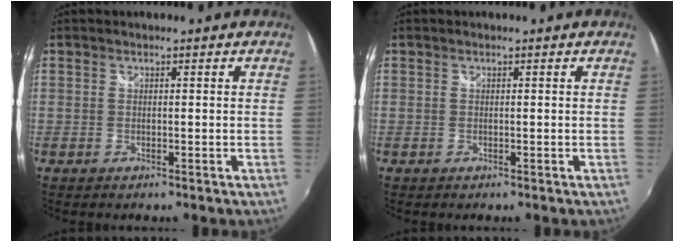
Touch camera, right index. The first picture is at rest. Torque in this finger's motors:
{"motor_torque": [0.00, 0.05, 0.00, 0.00]}